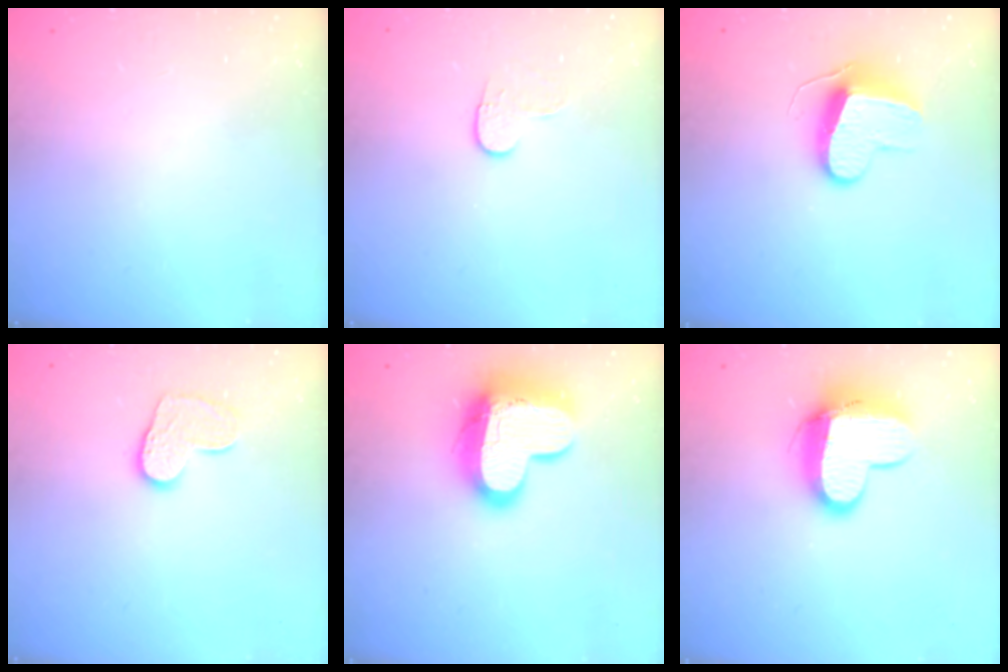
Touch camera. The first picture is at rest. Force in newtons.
{"total": 4.2, "press": 4.2, "slide": 0.5}
{"total": 10.6, "press": 10.6, "slide": 0.2}
{"total": 9.5, "press": 9.5, "slide": 0.7}
{"total": 16.2, "press": 16.1, "slide": 1.3}
{"total": 12.0, "press": 11.9, "slide": 1.2}